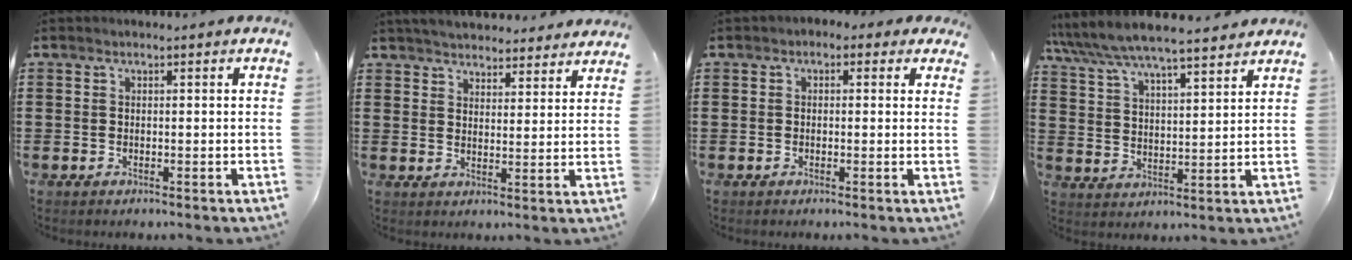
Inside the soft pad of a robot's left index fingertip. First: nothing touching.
{"total": 4.5, "force": [4.5, 0.3, 0.4], "torque": [-0.022, -0.018, 0.081]}
{"total": 1.3, "force": [-0.1, 1.0, 0.7], "torque": [-0.017, 0.007, -0.006]}
{"total": 6.5, "force": [6.2, 0.5, 2.1], "torque": [-0.066, -0.031, 0.107]}